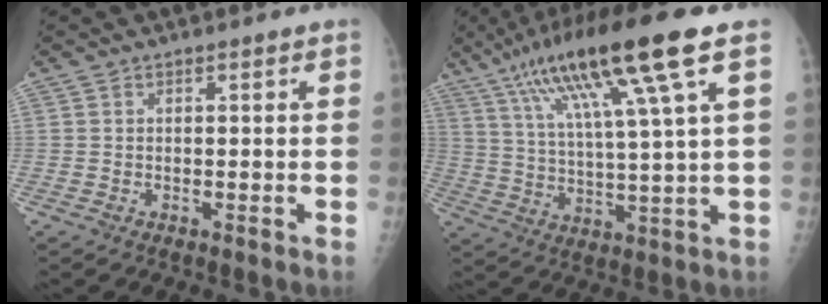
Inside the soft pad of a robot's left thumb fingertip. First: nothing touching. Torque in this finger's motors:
{"motor_torque": [0.87, 0.34, 1.66, -1.12, 0.35]}